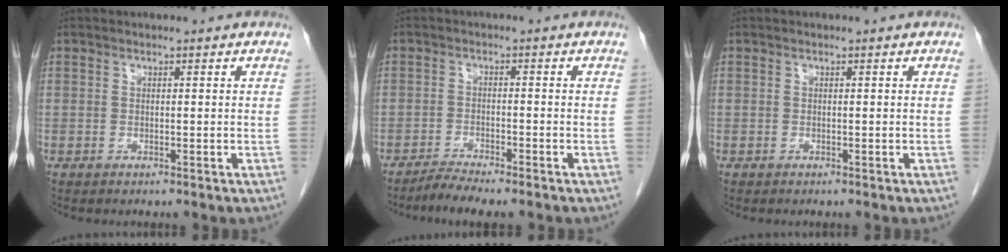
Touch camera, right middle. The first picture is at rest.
{"total": 3.9, "force": [-3.5, -0.2, 1.7], "torque": [-0.033, -0.012, -0.063]}
{"total": 0.0}